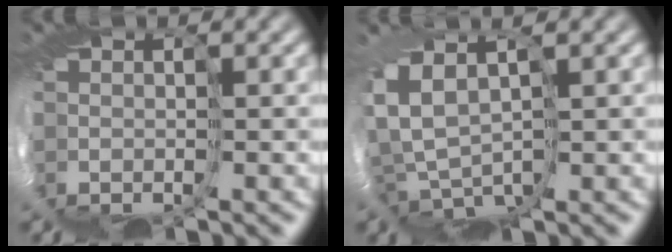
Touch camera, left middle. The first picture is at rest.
{"total": 2.3, "force": [1.6, 0.9, 1.4], "torque": [-0.044, -0.010, 0.018]}